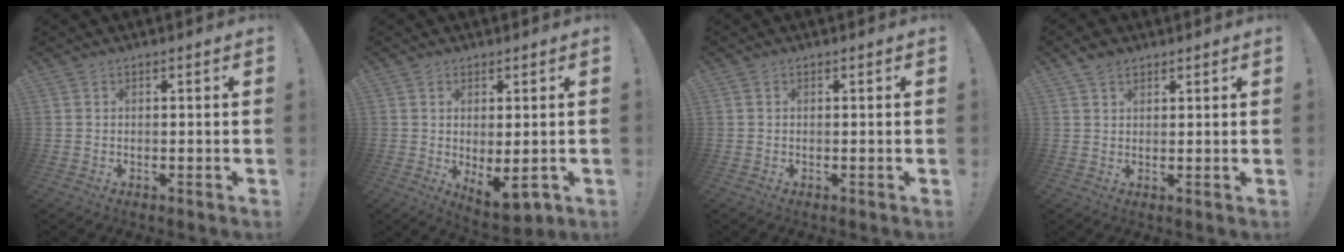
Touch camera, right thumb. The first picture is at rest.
{"total": 6.8, "force": [0.1, 2.3, 6.4], "torque": [-0.077, -0.026, 0.007]}
{"total": 0.0}
{"total": 3.0, "force": [2.1, 1.8, 1.1], "torque": [-0.018, -0.006, 0.039]}